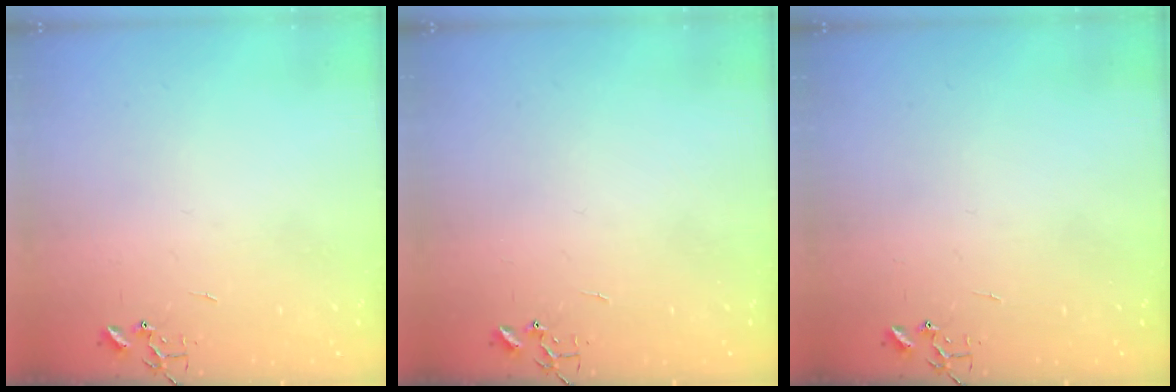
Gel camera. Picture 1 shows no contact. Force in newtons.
{"total": 0.0}
{"total": 0.0}